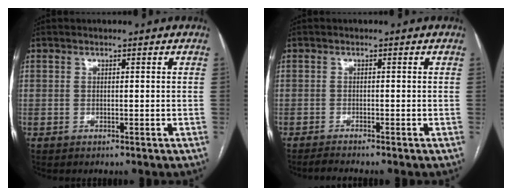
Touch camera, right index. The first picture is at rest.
{"total": 2.0, "force": [-1.8, -0.7, 0.6], "torque": [-0.017, -0.009, -0.033]}